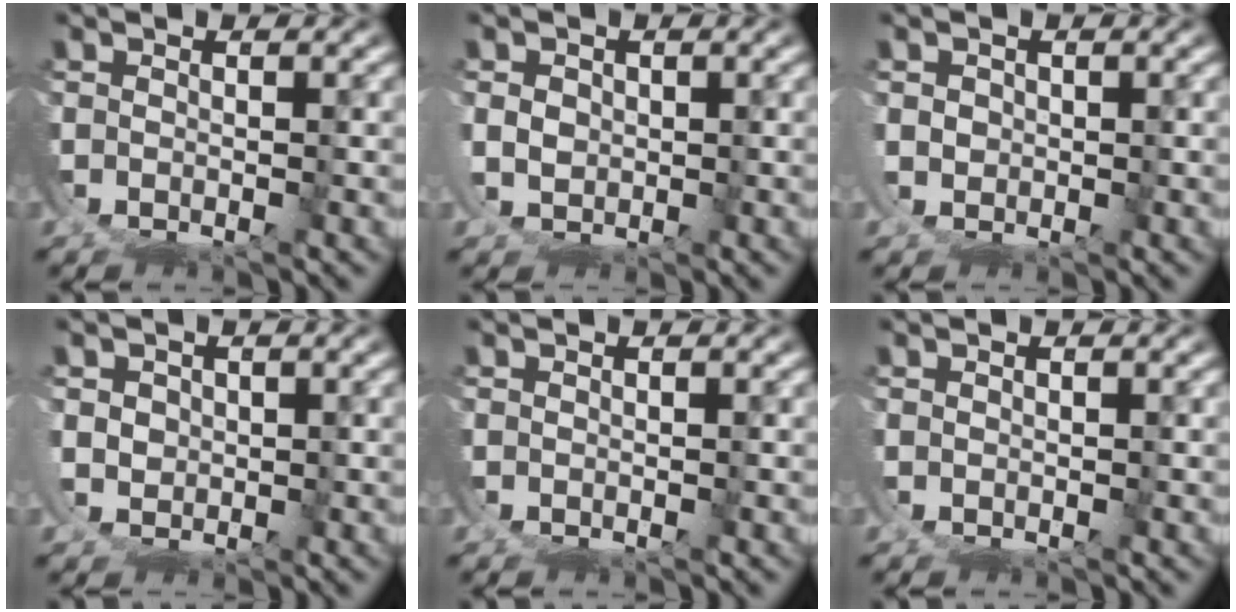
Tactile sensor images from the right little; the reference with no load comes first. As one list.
[{"total": 1.3, "force": [0.6, 0.6, 1.0], "torque": [-0.024, -0.010, 0.021]}, {"total": 1.1, "force": [0.7, 0.5, 0.8], "torque": [-0.025, -0.006, 0.019]}, {"total": 1.8, "force": [0.8, 1.1, 1.1], "torque": [-0.030, -0.010, 0.024]}, {"total": 0.0}, {"total": 0.7, "force": [0.7, -0.3, 0.2], "torque": [-0.006, 0.004, 0.012]}]